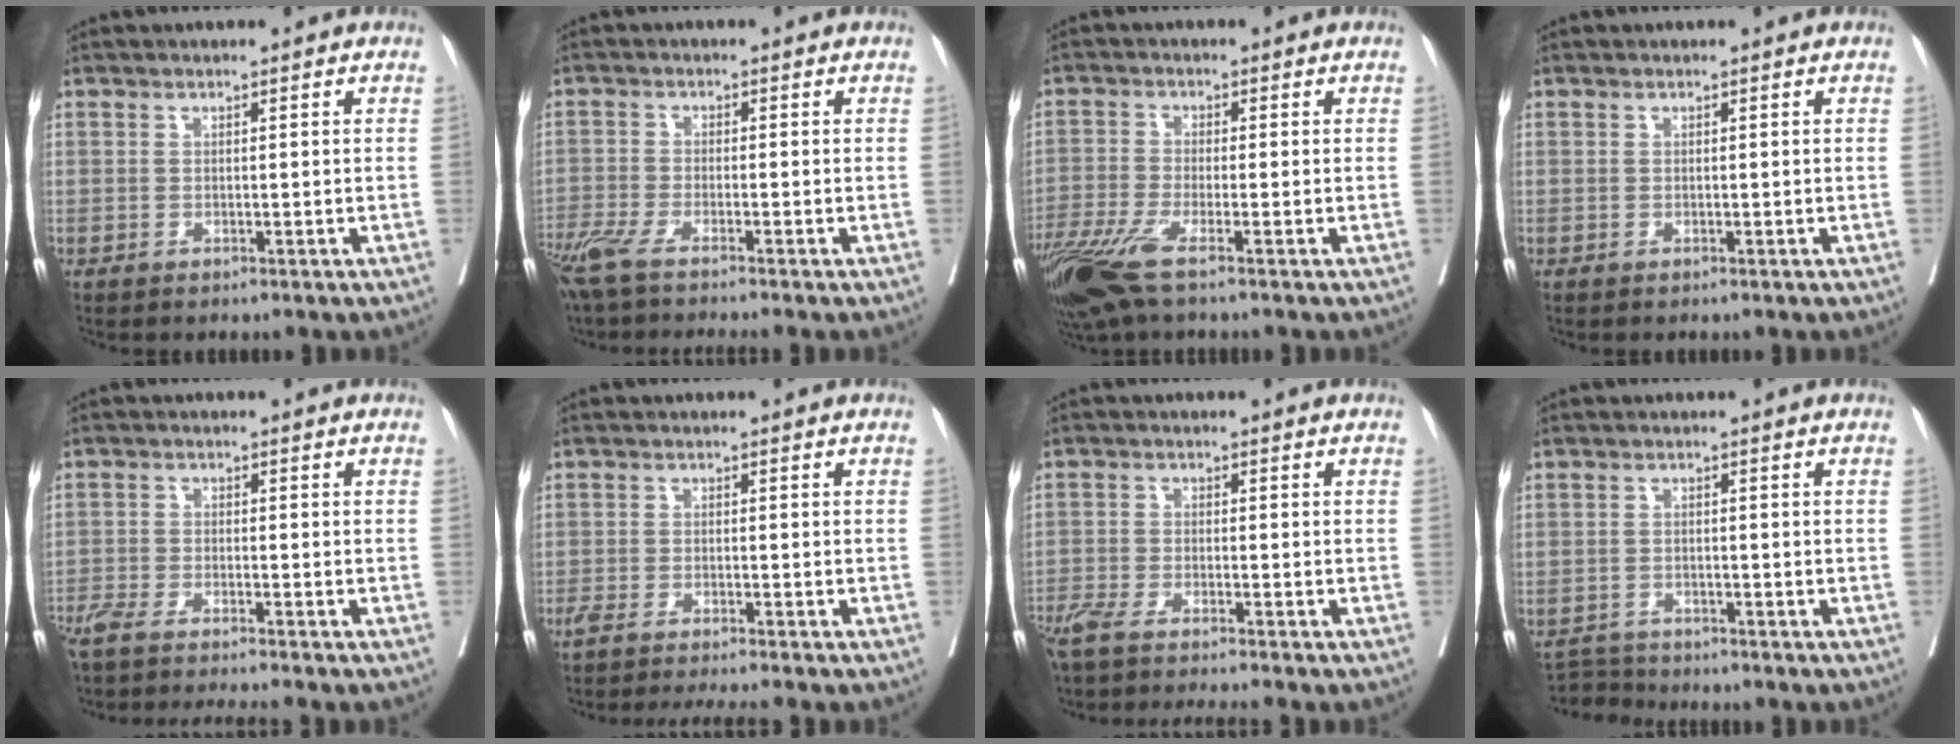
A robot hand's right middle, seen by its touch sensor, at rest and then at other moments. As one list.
[{"total": 6.0, "force": [-4.9, -0.3, 3.5], "torque": [-0.060, -0.015, -0.092]}, {"total": 8.2, "force": [-5.2, 0.8, 6.3], "torque": [-0.123, -0.018, -0.101]}, {"total": 0.0}, {"total": 8.5, "force": [-7.7, -0.5, 3.8], "torque": [-0.044, -0.020, -0.127]}, {"total": 7.5, "force": [-6.6, -0.4, 3.4], "torque": [-0.033, -0.012, -0.102]}, {"total": 8.1, "force": [-7.1, -0.4, 3.8], "torque": [-0.051, -0.020, -0.121]}, {"total": 3.0, "force": [-2.9, 0.1, -0.9], "torque": [0.018, -0.011, -0.051]}]